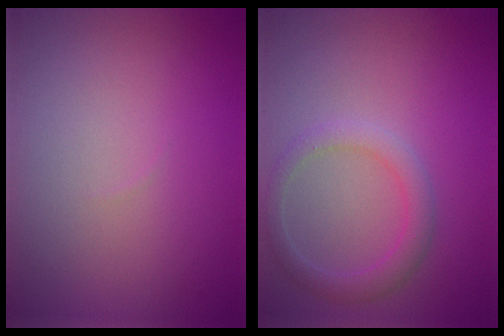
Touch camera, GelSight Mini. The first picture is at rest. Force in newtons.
{"total": 2.5, "press": 2.5, "slide": 0.2}